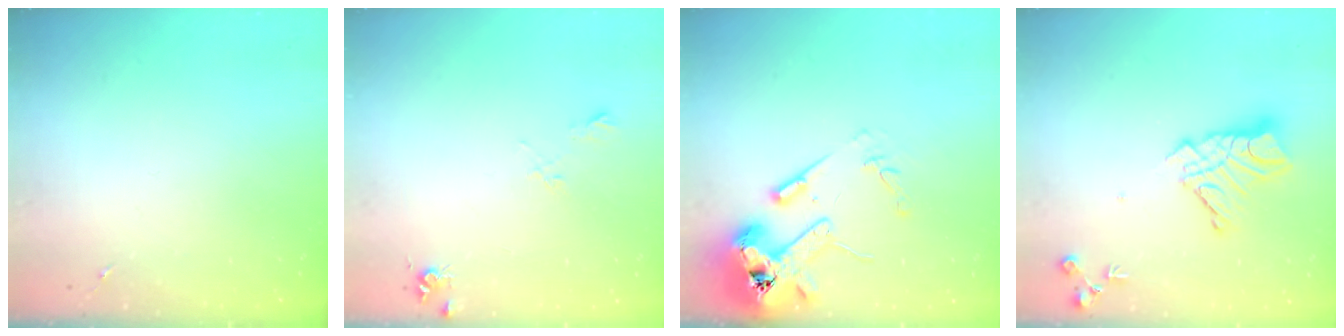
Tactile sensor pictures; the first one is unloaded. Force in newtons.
{"total": 8.2, "press": 8.2, "slide": 0.8}
{"total": 15.1, "press": 15.0, "slide": 2.1}
{"total": 14.2, "press": 14.2, "slide": 1.3}